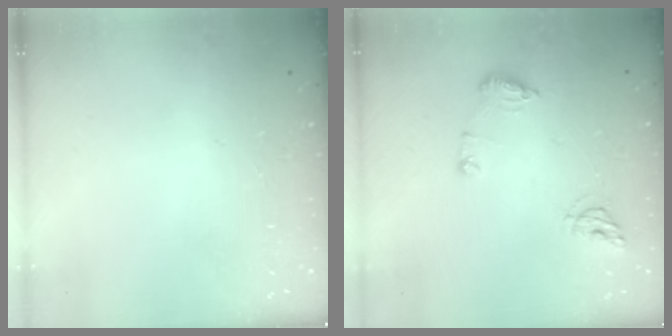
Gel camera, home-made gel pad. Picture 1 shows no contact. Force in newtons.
{"total": 8.9, "press": 8.8, "slide": 1.1}